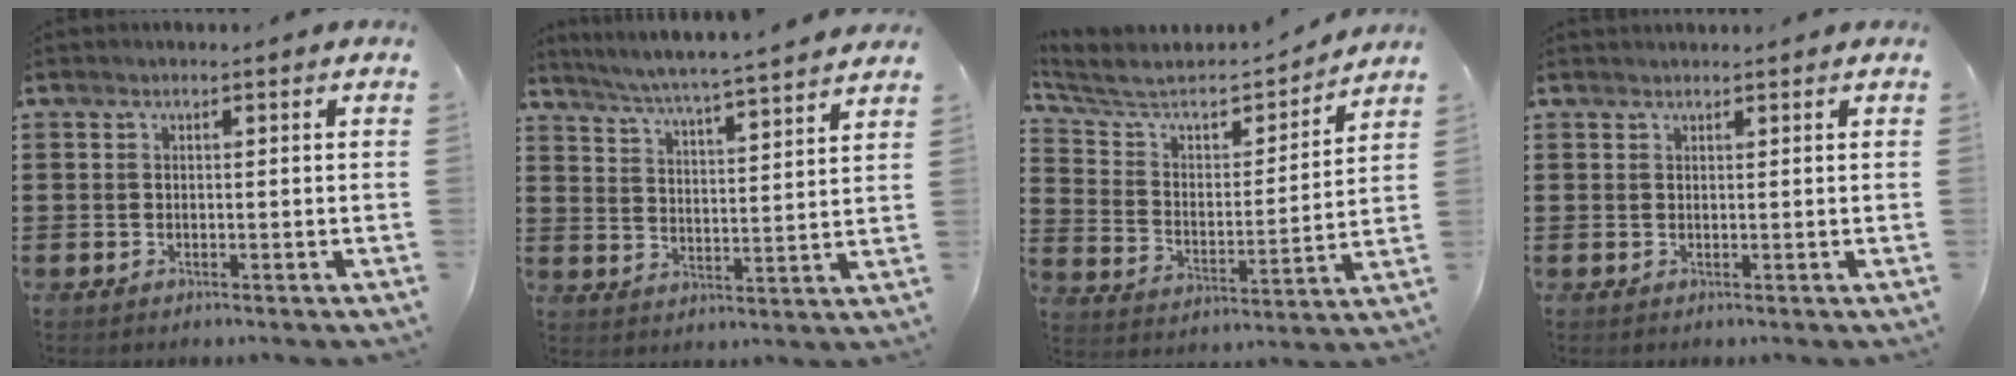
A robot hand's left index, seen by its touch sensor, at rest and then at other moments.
{"total": 4.8, "force": [4.4, -1.0, 1.5], "torque": [-0.049, -0.040, 0.070]}
{"total": 5.6, "force": [4.9, 1.9, 2.1], "torque": [-0.070, -0.034, 0.077]}
{"total": 0.8, "force": [0.7, -0.1, 0.0], "torque": [-0.001, -0.001, 0.015]}